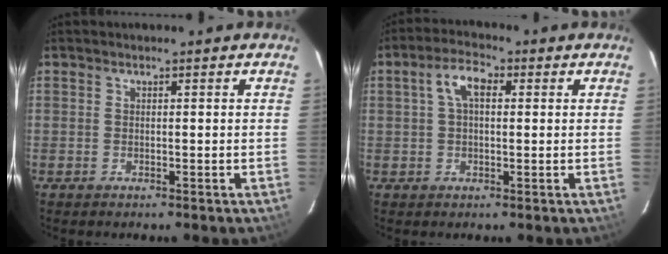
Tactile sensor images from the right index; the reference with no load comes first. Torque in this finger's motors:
{"motor_torque": [0.08, 0.01, 0.26, 0.06]}